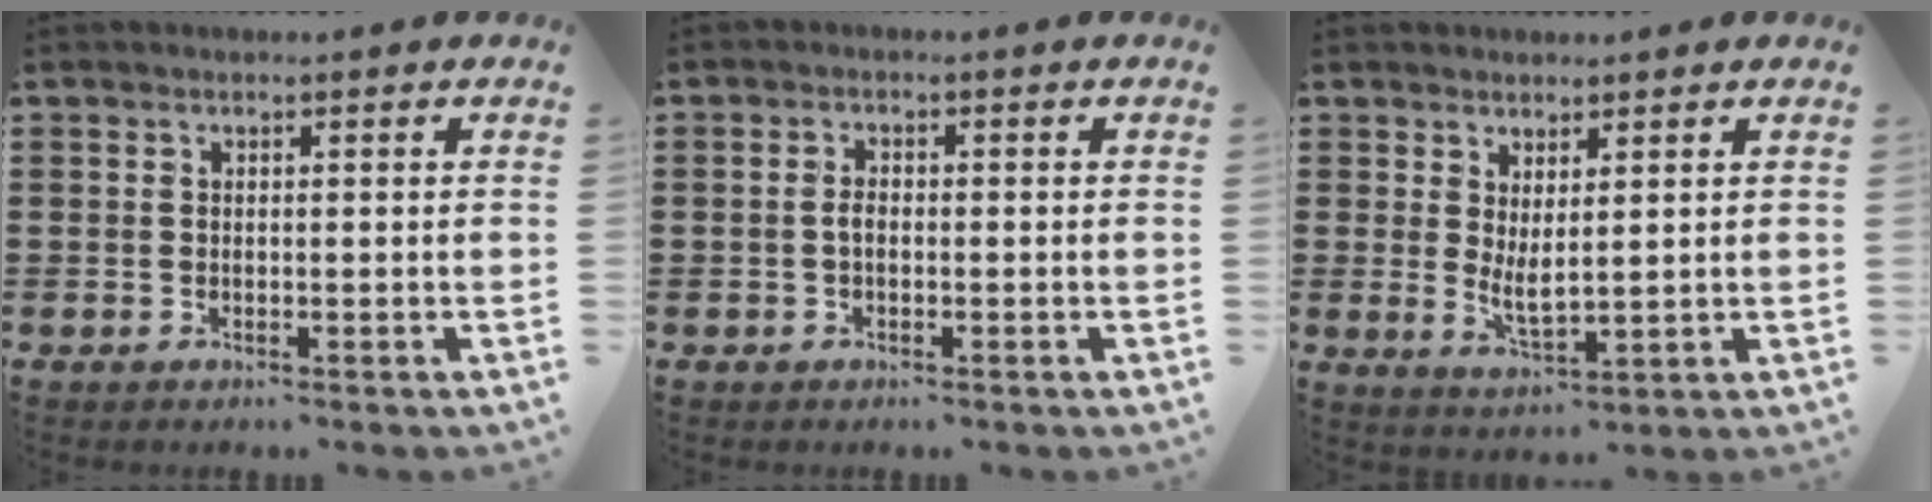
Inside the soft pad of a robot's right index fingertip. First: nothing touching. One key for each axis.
{"total": 1.6, "fx": -0.4, "fy": 0.7, "fz": 1.4, "tx": -0.035, "ty": -0.003, "tz": -0.010}
{"total": 3.0, "fx": 1.1, "fy": 1.0, "fz": 2.6, "tx": -0.060, "ty": -0.003, "tz": 0.019}